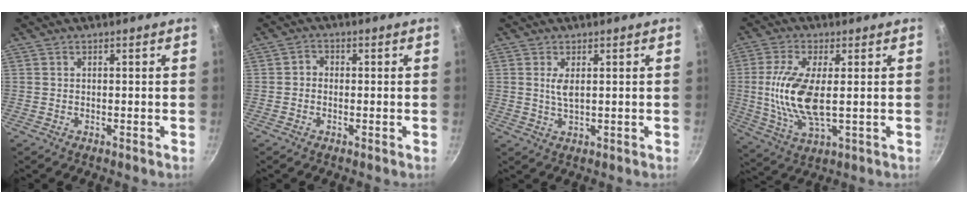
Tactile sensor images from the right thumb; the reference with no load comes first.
{"total": 1.7, "force": [-0.5, 1.5, 0.8], "torque": [-0.010, 0.010, -0.015]}
{"total": 2.8, "force": [0.8, 1.0, 2.5], "torque": [-0.050, -0.007, 0.017]}
{"total": 12.6, "force": [0.6, 5.0, 11.5], "torque": [-0.242, -0.009, 0.012]}